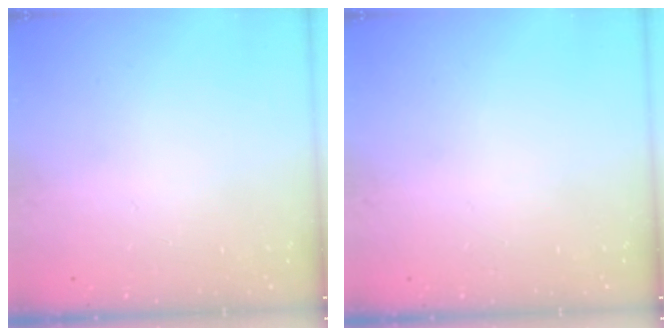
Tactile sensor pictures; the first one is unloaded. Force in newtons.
{"total": 0.0}